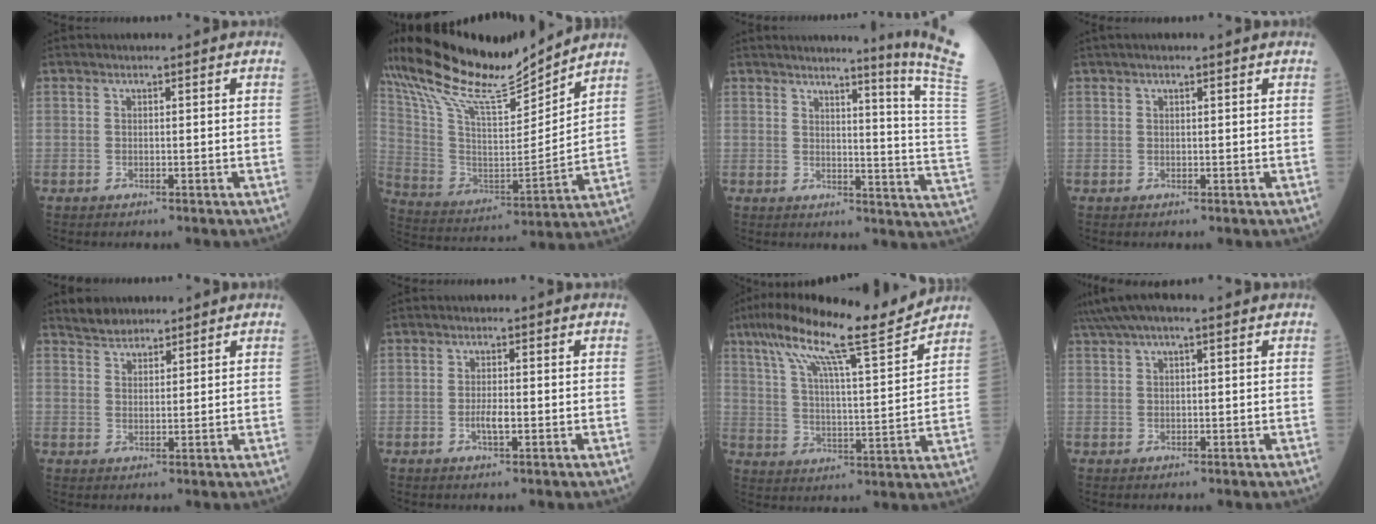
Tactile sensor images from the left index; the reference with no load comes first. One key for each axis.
{"total": 20.0, "fx": 17.8, "fy": 2.2, "fz": 8.9, "tx": -0.187, "ty": -0.004, "tz": 0.321}
{"total": 13.0, "fx": 10.7, "fy": -4.7, "fz": 5.7, "tx": -0.082, "ty": -0.118, "tz": 0.112}
{"total": 1.3, "fx": 0.8, "fy": 0.1, "fz": 1.0, "tx": -0.022, "ty": 0.010, "tz": 0.012}
{"total": 3.3, "fx": 3.1, "fy": 1.2, "fz": 0.3, "tx": -0.010, "ty": 0.015, "tz": 0.056}
{"total": 2.1, "fx": -0.6, "fy": 0.5, "fz": 2.0, "tx": -0.041, "ty": 0.000, "tz": -0.011}
{"total": 15.7, "fx": 12.8, "fy": -0.3, "fz": 9.0, "tx": -0.159, "ty": 0.008, "tz": 0.200}
{"total": 6.3, "fx": 4.3, "fy": 1.1, "fz": 4.5, "tx": -0.087, "ty": 0.049, "tz": 0.074}